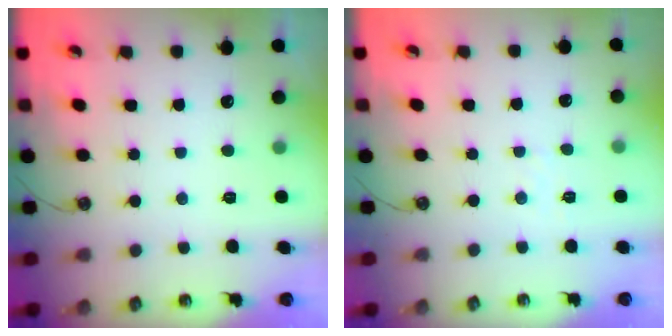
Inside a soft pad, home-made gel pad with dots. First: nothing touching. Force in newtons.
{"total": 3.2, "press": 3.2, "slide": 0.5}